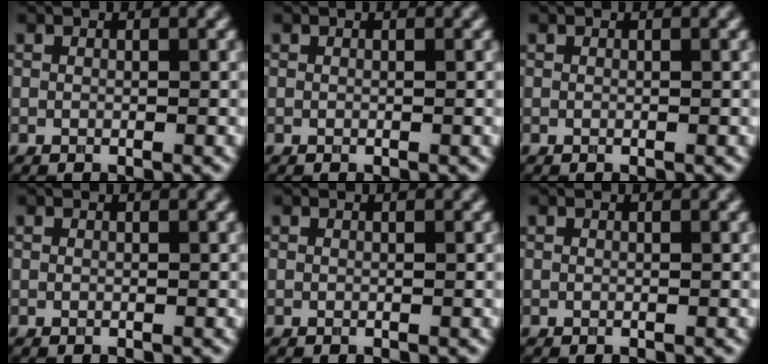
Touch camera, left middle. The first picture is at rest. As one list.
[{"total": 0.0}, {"total": 0.0}, {"total": 0.0}, {"total": 0.0}, {"total": 0.0}]